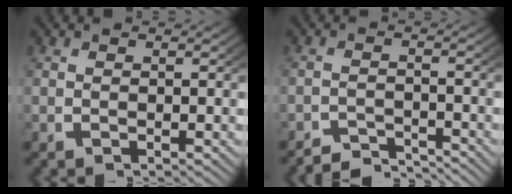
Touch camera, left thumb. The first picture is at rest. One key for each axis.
{"total": 3.4, "fx": -3.3, "fy": 0.6, "fz": 0.6, "tx": -0.006, "ty": -0.009, "tz": -0.064}